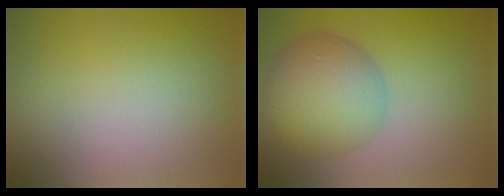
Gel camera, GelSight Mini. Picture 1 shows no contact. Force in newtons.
{"total": 7.7, "press": 7.7, "slide": 0.3}